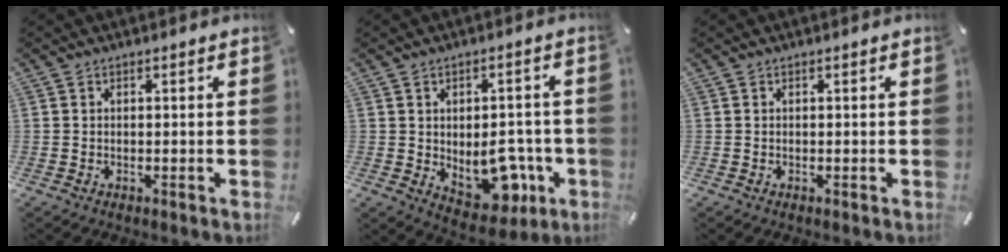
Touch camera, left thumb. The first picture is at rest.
{"total": 11.0, "force": [-2.1, 7.7, 7.6], "torque": [-0.082, -0.002, -0.024]}
{"total": 0.0}